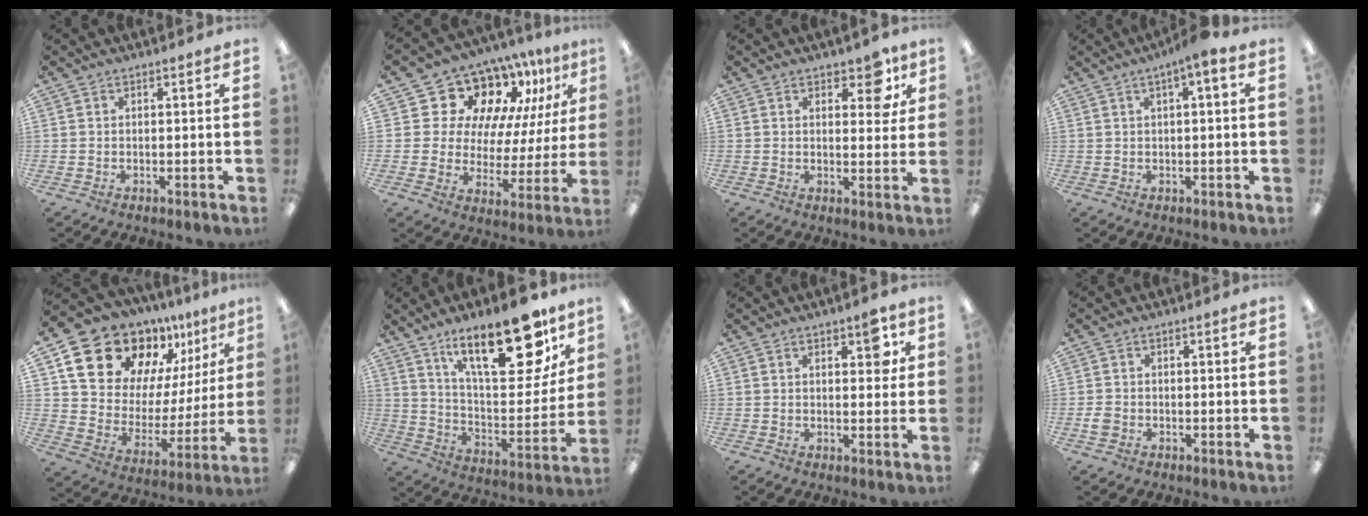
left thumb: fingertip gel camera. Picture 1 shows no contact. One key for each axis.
{"total": 15.0, "fx": 10.8, "fy": 8.8, "fz": 5.4, "tx": -0.119, "ty": -0.079, "tz": 0.195}
{"total": 7.3, "fx": 4.4, "fy": 3.8, "fz": 4.6, "tx": -0.043, "ty": -0.020, "tz": 0.069}
{"total": 3.6, "fx": 0.8, "fy": 0.7, "fz": 3.4, "tx": -0.054, "ty": 0.003, "tz": 0.012}
{"total": 18.6, "fx": 15.1, "fy": 9.3, "fz": 5.3, "tx": -0.110, "ty": -0.121, "tz": 0.276}
{"total": 24.4, "fx": 15.0, "fy": 9.5, "fz": 16.8, "tx": -0.235, "ty": -0.089, "tz": 0.244}
{"total": 5.9, "fx": 2.6, "fy": 2.8, "fz": 4.4, "tx": -0.044, "ty": -0.010, "tz": 0.036}
{"total": 2.2, "fx": -0.7, "fy": 1.7, "fz": 1.1, "tx": -0.017, "ty": 0.004, "tz": -0.013}